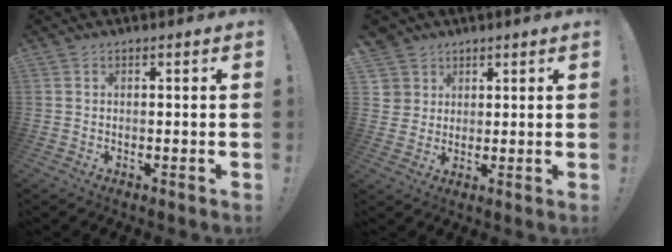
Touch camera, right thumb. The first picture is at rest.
{"total": 5.1, "force": [2.5, 4.4, 0.4], "torque": [-0.007, -0.019, 0.049]}